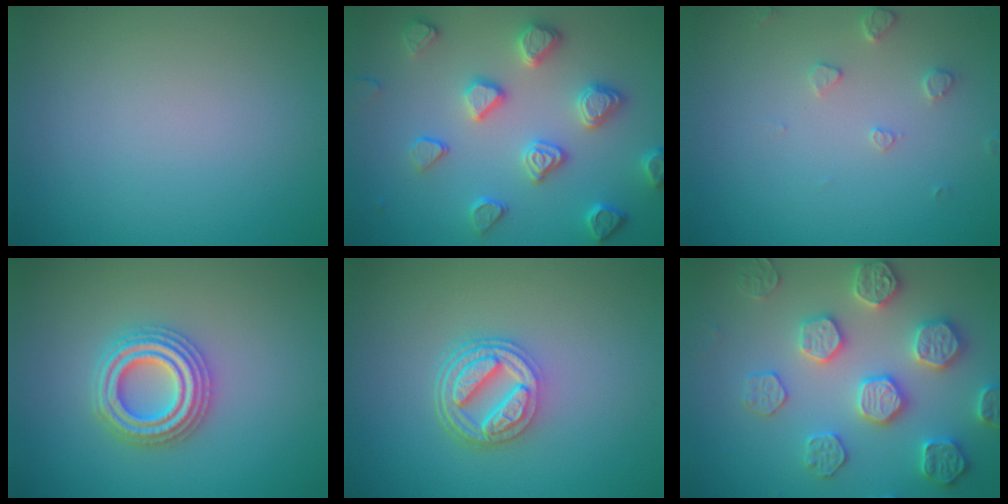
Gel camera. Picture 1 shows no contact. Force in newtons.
{"total": 4.6, "press": 4.2, "slide": 1.9}
{"total": 1.5, "press": 1.5, "slide": 0.3}
{"total": 4.3, "press": 4.3, "slide": 0.7}
{"total": 4.7, "press": 3.6, "slide": 3.1}
{"total": 4.9, "press": 4.9, "slide": 0.5}